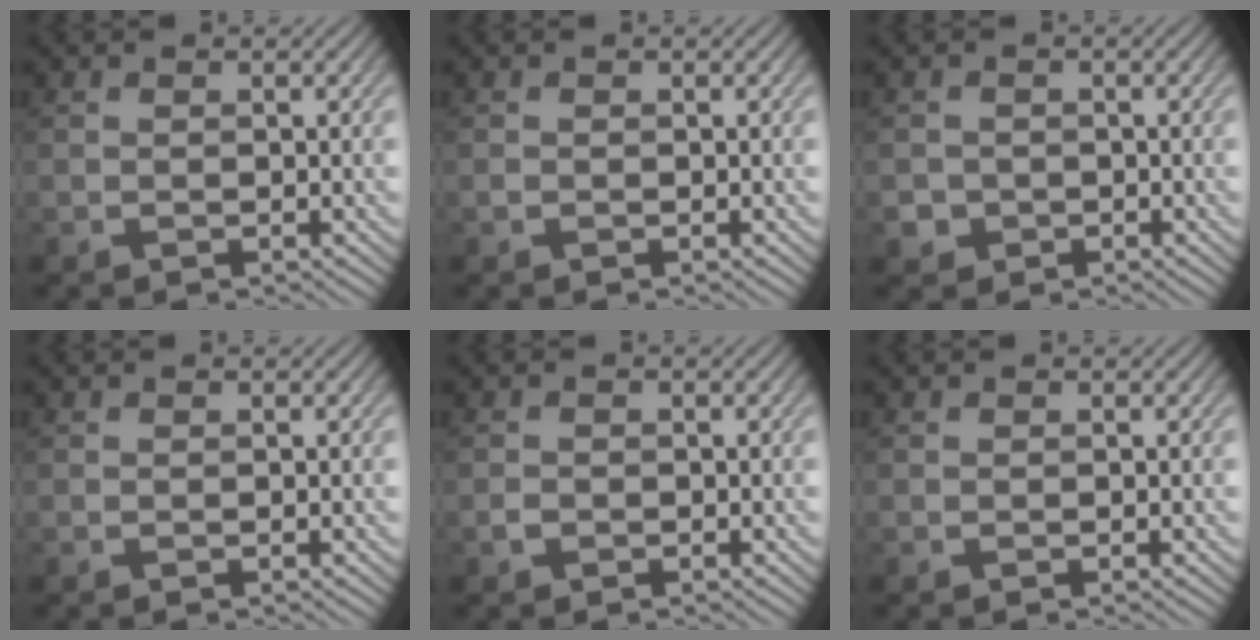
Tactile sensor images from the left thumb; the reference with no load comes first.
{"total": 0.0}
{"total": 1.9, "force": [-0.8, 1.8, 0.3], "torque": [-0.001, -0.004, -0.016]}
{"total": 0.0}
{"total": 0.8, "force": [-0.5, 0.6, 0.3], "torque": [-0.007, -0.001, -0.011]}
{"total": 0.0}